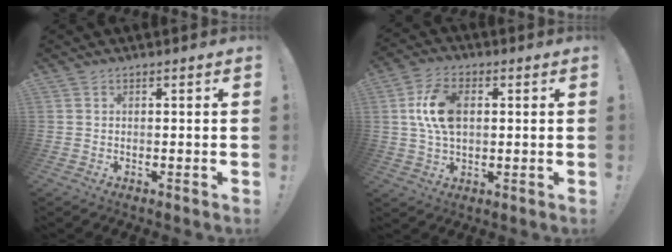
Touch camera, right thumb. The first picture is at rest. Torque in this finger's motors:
{"motor_torque": [1.55, 1.63, 0.94, 0.12, 0.09]}